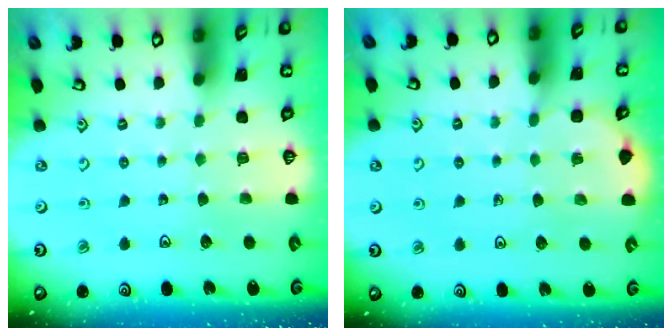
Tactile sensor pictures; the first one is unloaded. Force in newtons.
{"total": 3.0, "press": 3.0, "slide": 0.3}